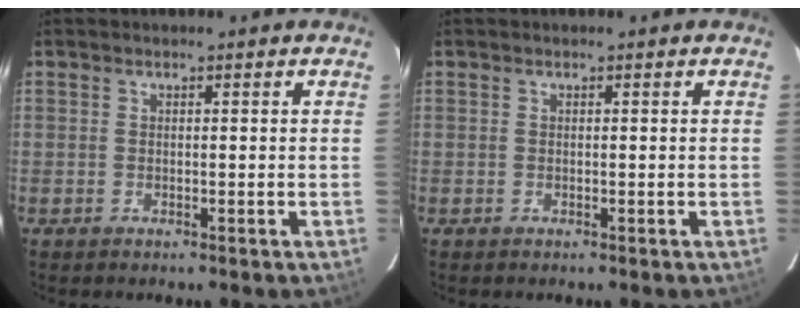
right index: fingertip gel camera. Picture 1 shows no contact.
{"total": 0.0}